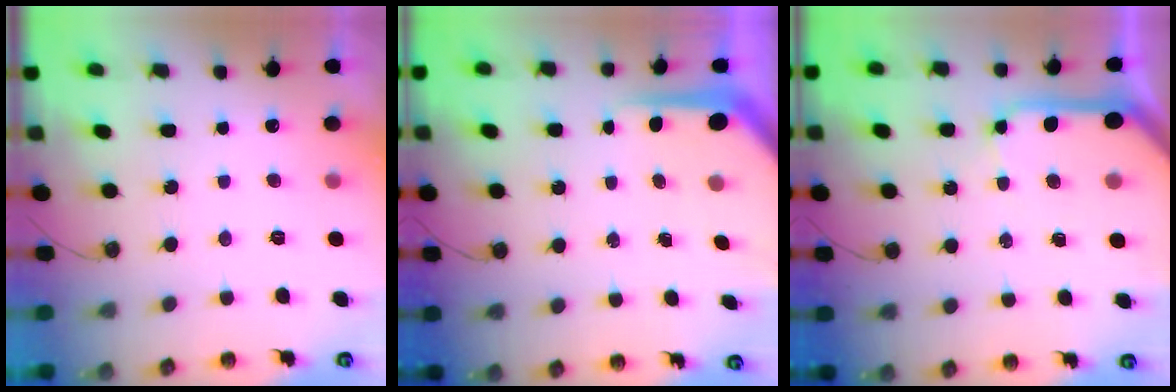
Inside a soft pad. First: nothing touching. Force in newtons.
{"total": 5.4, "press": 5.4, "slide": 0.4}
{"total": 11.7, "press": 11.6, "slide": 1.6}